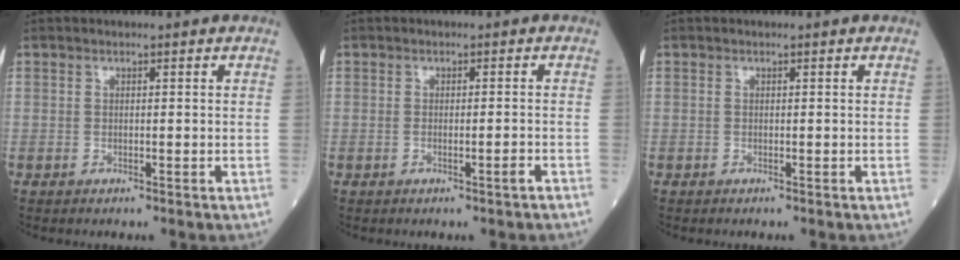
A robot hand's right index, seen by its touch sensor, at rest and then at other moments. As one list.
[{"total": 1.3, "force": [-0.8, -0.1, 1.0], "torque": [-0.020, -0.001, -0.011]}, {"total": 0.0}]